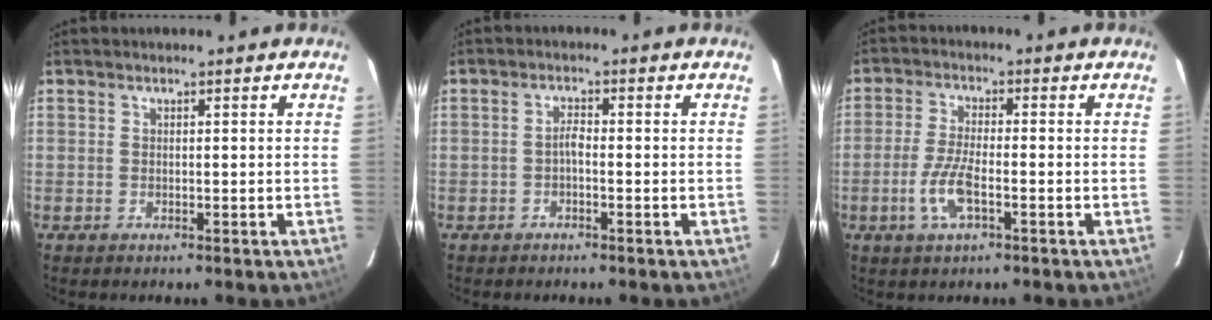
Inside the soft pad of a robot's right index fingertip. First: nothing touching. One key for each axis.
{"total": 1.6, "fx": -0.8, "fy": 0.4, "fz": 1.2, "tx": -0.024, "ty": 0.007, "tz": -0.017}
{"total": 6.7, "fx": -2.5, "fy": 1.8, "fz": 5.9, "tx": -0.129, "ty": -0.004, "tz": -0.050}